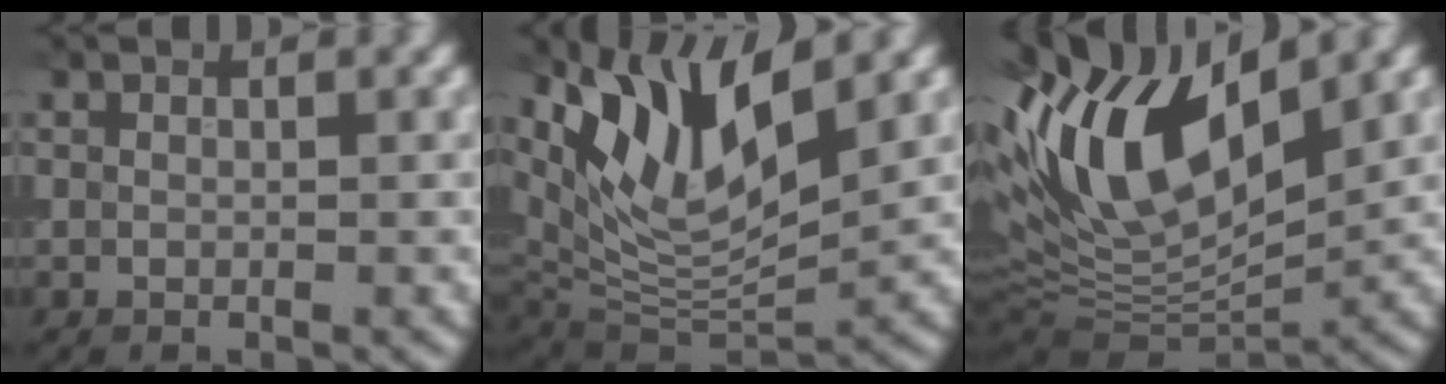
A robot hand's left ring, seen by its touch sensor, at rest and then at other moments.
{"total": 10.1, "force": [5.4, 3.7, 7.7], "torque": [-0.149, -0.007, 0.105]}
{"total": 12.8, "force": [4.0, 5.7, 10.7], "torque": [-0.195, 0.009, 0.064]}